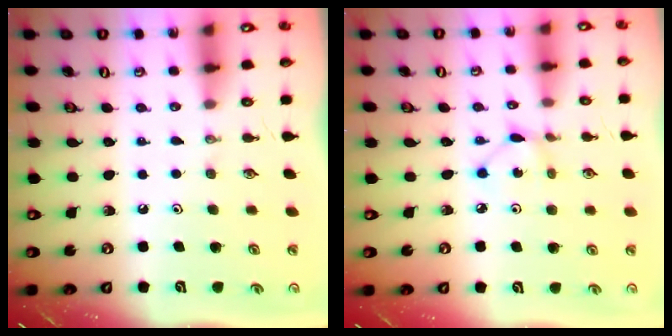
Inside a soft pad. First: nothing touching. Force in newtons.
{"total": 2.9, "press": 2.9, "slide": 0.2}